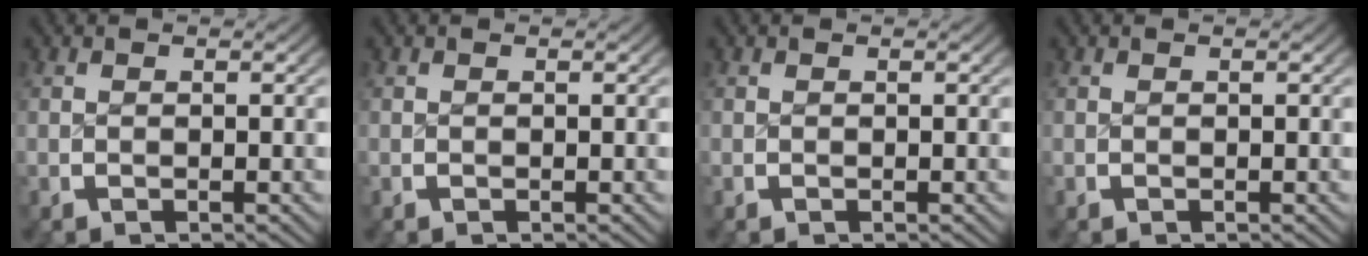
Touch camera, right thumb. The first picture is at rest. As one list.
[{"total": 0.0}, {"total": 0.0}, {"total": 0.0}]